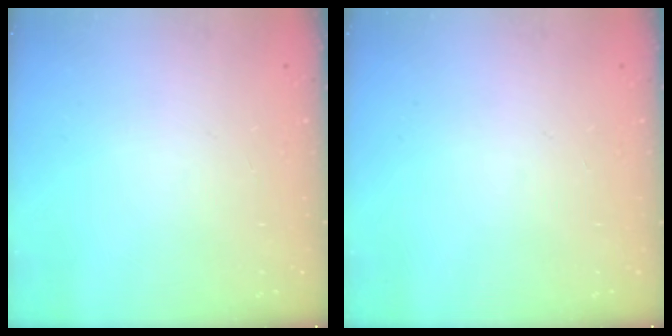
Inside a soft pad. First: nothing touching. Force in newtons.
{"total": 0.0}